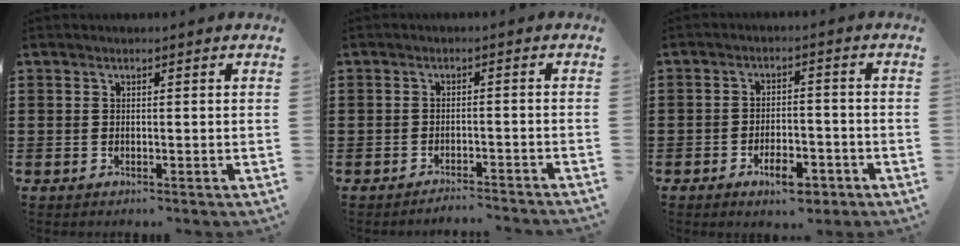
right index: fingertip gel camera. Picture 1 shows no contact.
{"total": 2.2, "force": [-2.2, -0.1, 0.1], "torque": [-0.005, 0.001, -0.047]}
{"total": 5.6, "force": [-3.4, 2.3, 3.8], "torque": [-0.072, 0.008, -0.064]}